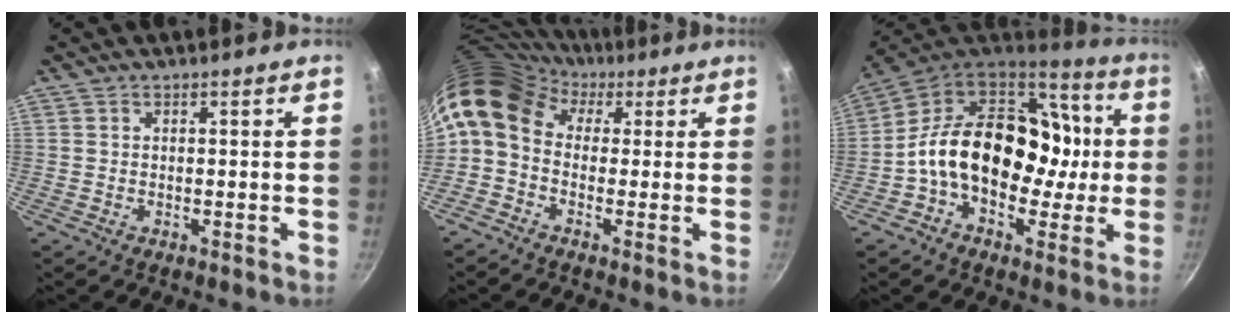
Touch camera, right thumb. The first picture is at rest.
{"total": 11.4, "force": [2.9, 8.4, 7.1], "torque": [-0.129, 0.029, 0.029]}
{"total": 23.2, "force": [-0.7, 16.7, 16.0], "torque": [-0.217, 0.051, -0.022]}